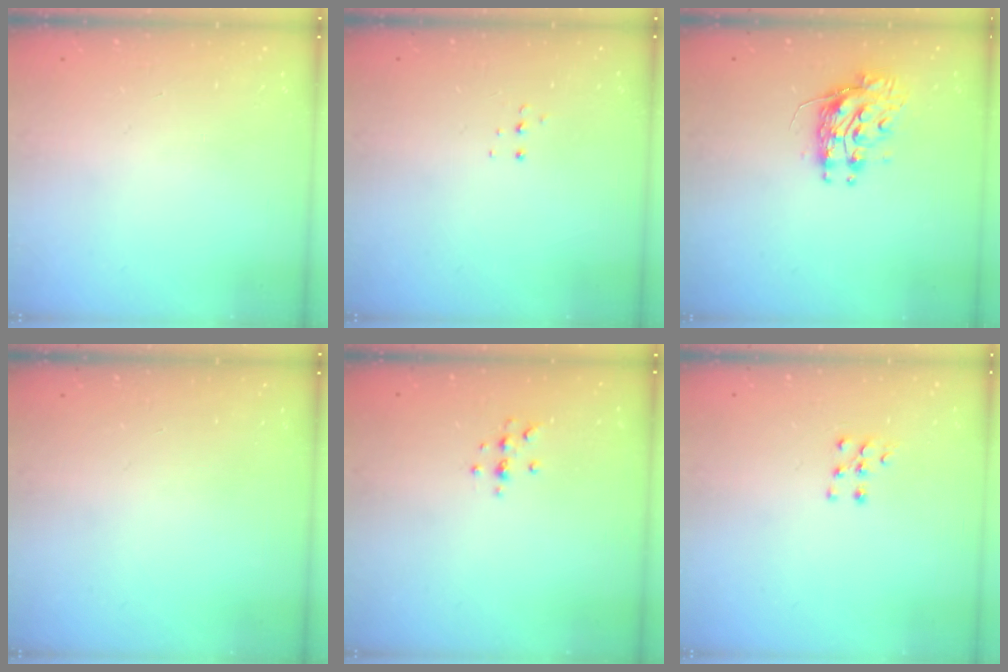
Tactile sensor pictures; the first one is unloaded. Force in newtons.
{"total": 3.4, "press": 3.3, "slide": 0.8}
{"total": 9.3, "press": 9.2, "slide": 0.6}
{"total": 0.0}
{"total": 3.7, "press": 3.7, "slide": 0.5}
{"total": 6.1, "press": 6.0, "slide": 0.5}